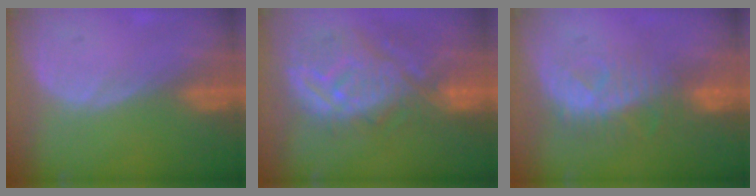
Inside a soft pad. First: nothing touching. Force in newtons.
{"total": 12.1, "press": 11.0, "slide": 5.2}
{"total": 8.1, "press": 7.5, "slide": 3.1}